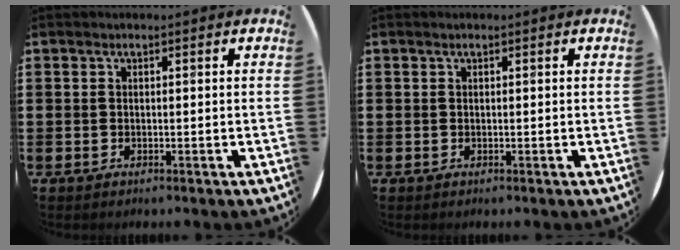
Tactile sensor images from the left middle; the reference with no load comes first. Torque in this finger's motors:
{"motor_torque": [-0.15, 0.02, 0.04, 0.01]}